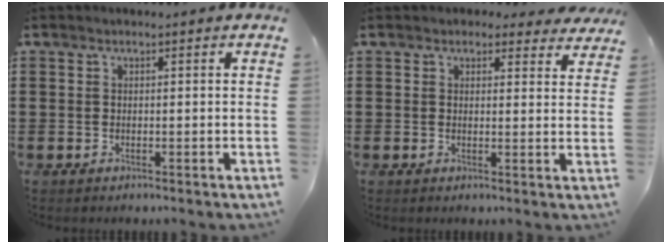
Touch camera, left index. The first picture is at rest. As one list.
[{"total": 2.8, "force": [2.4, 1.3, 0.5], "torque": [-0.003, -0.006, 0.041]}]